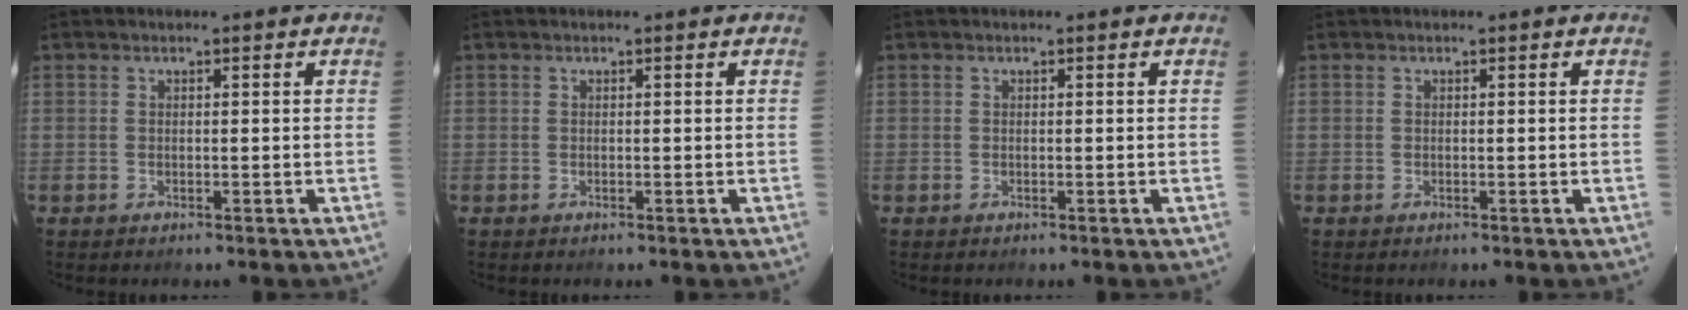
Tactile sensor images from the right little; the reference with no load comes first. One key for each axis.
{"total": 0.0}
{"total": 0.0}
{"total": 0.0}